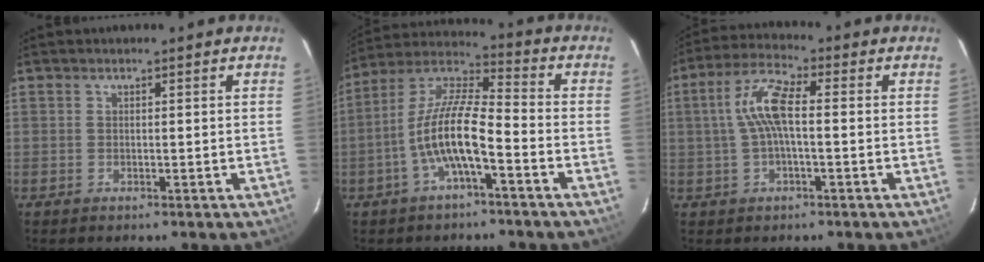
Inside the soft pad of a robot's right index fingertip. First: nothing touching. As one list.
[{"total": 11.4, "force": [-4.4, 2.4, 10.2], "torque": [-0.213, 0.005, -0.087]}, {"total": 7.9, "force": [0.1, 2.3, 7.6], "torque": [-0.161, 0.017, 0.002]}]